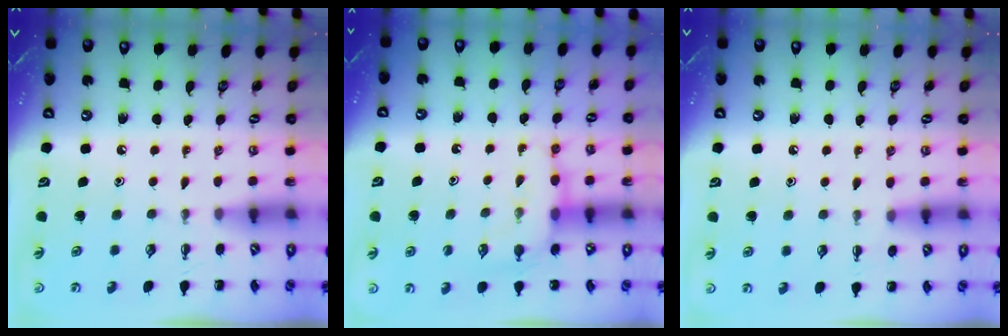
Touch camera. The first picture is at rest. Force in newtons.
{"total": 7.7, "press": 7.7, "slide": 0.8}
{"total": 6.7, "press": 6.3, "slide": 2.3}